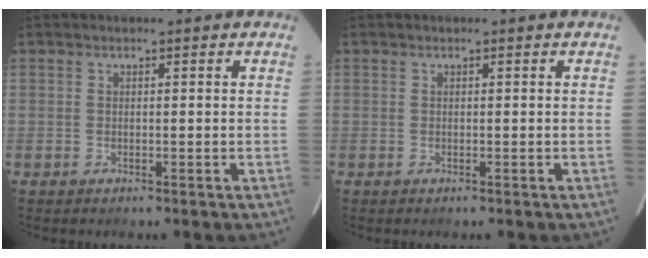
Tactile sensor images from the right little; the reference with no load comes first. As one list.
[{"total": 0.0}]